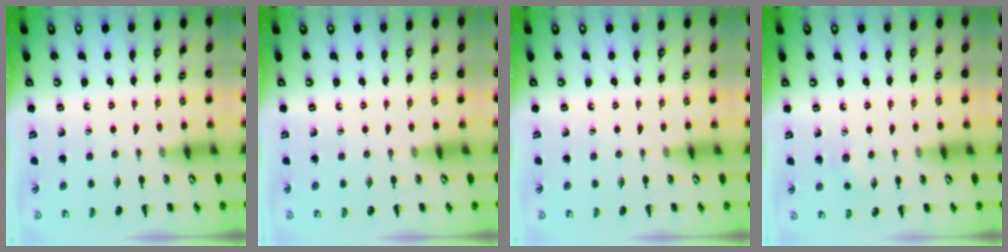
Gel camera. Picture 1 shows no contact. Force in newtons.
{"total": 0.0}
{"total": 0.0}
{"total": 4.8, "press": 4.6, "slide": 1.0}